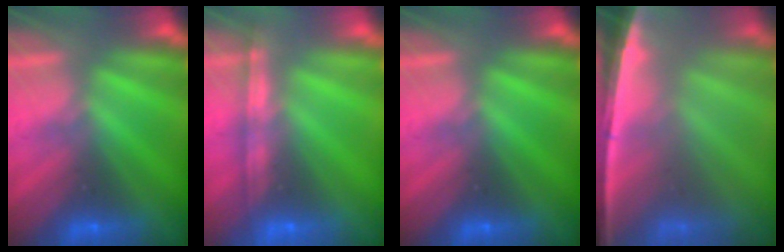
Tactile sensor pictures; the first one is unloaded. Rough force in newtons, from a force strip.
{"total": 1.1}
{"total": 0.0}
{"total": 7.1}